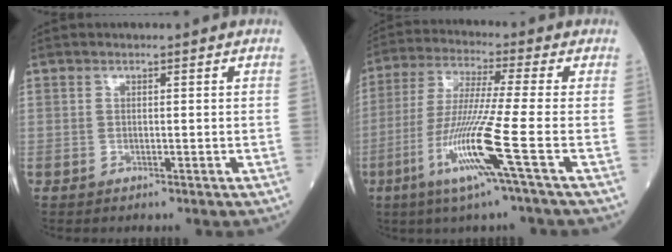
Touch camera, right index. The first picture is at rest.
{"total": 12.5, "force": [-5.0, -2.1, 11.2], "torque": [-0.233, -0.029, -0.102]}